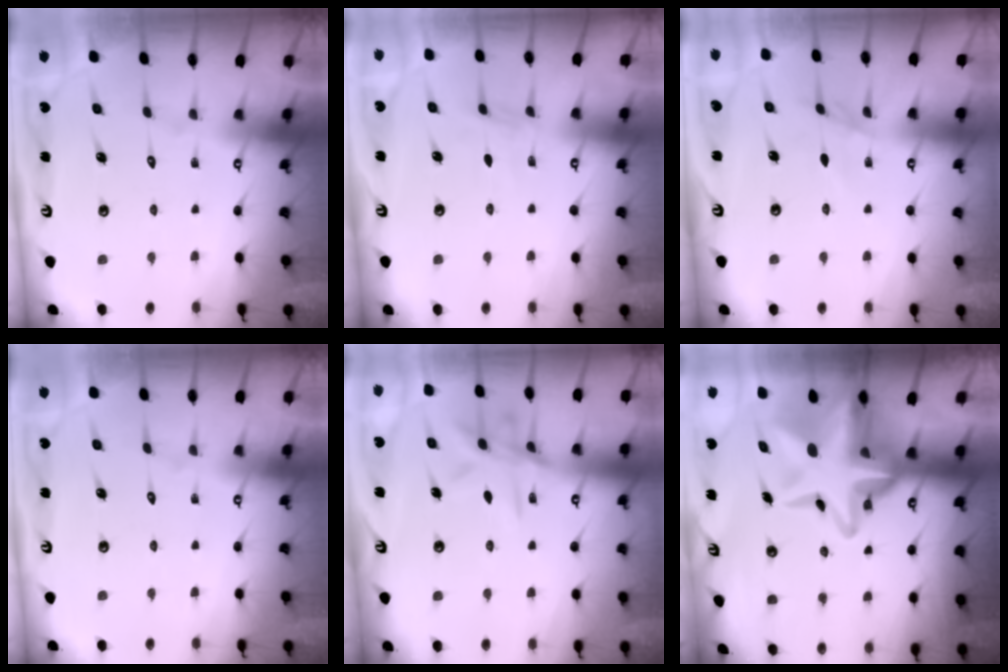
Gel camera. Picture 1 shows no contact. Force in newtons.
{"total": 2.9, "press": 2.9, "slide": 0.5}
{"total": 4.4, "press": 4.3, "slide": 0.6}
{"total": 0.0}
{"total": 11.1, "press": 11.1, "slide": 0.8}
{"total": 17.5, "press": 16.9, "slide": 4.3}